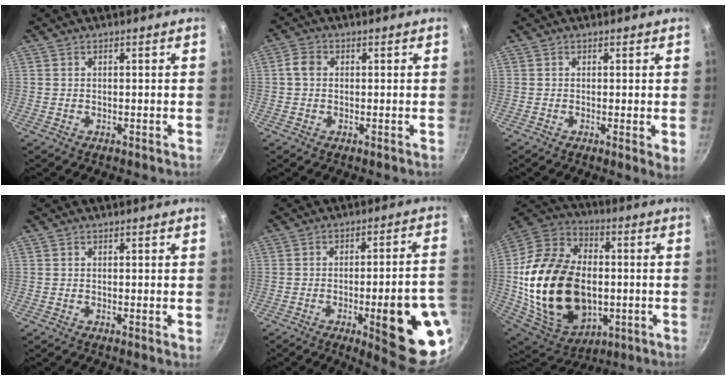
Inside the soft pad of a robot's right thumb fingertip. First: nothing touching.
{"total": 2.7, "force": [0.2, 2.2, 1.6], "torque": [-0.030, 0.006, -0.004]}
{"total": 2.6, "force": [0.1, 0.4, 2.5], "torque": [-0.034, -0.013, -0.003]}
{"total": 0.8, "force": [0.2, 0.1, 0.8], "torque": [-0.009, -0.010, -0.002]}
{"total": 19.7, "force": [-5.9, 4.4, 18.2], "torque": [-0.204, 0.021, -0.071]}
{"total": 29.8, "force": [-1.7, 20.3, 21.8], "torque": [-0.394, 0.011, -0.019]}